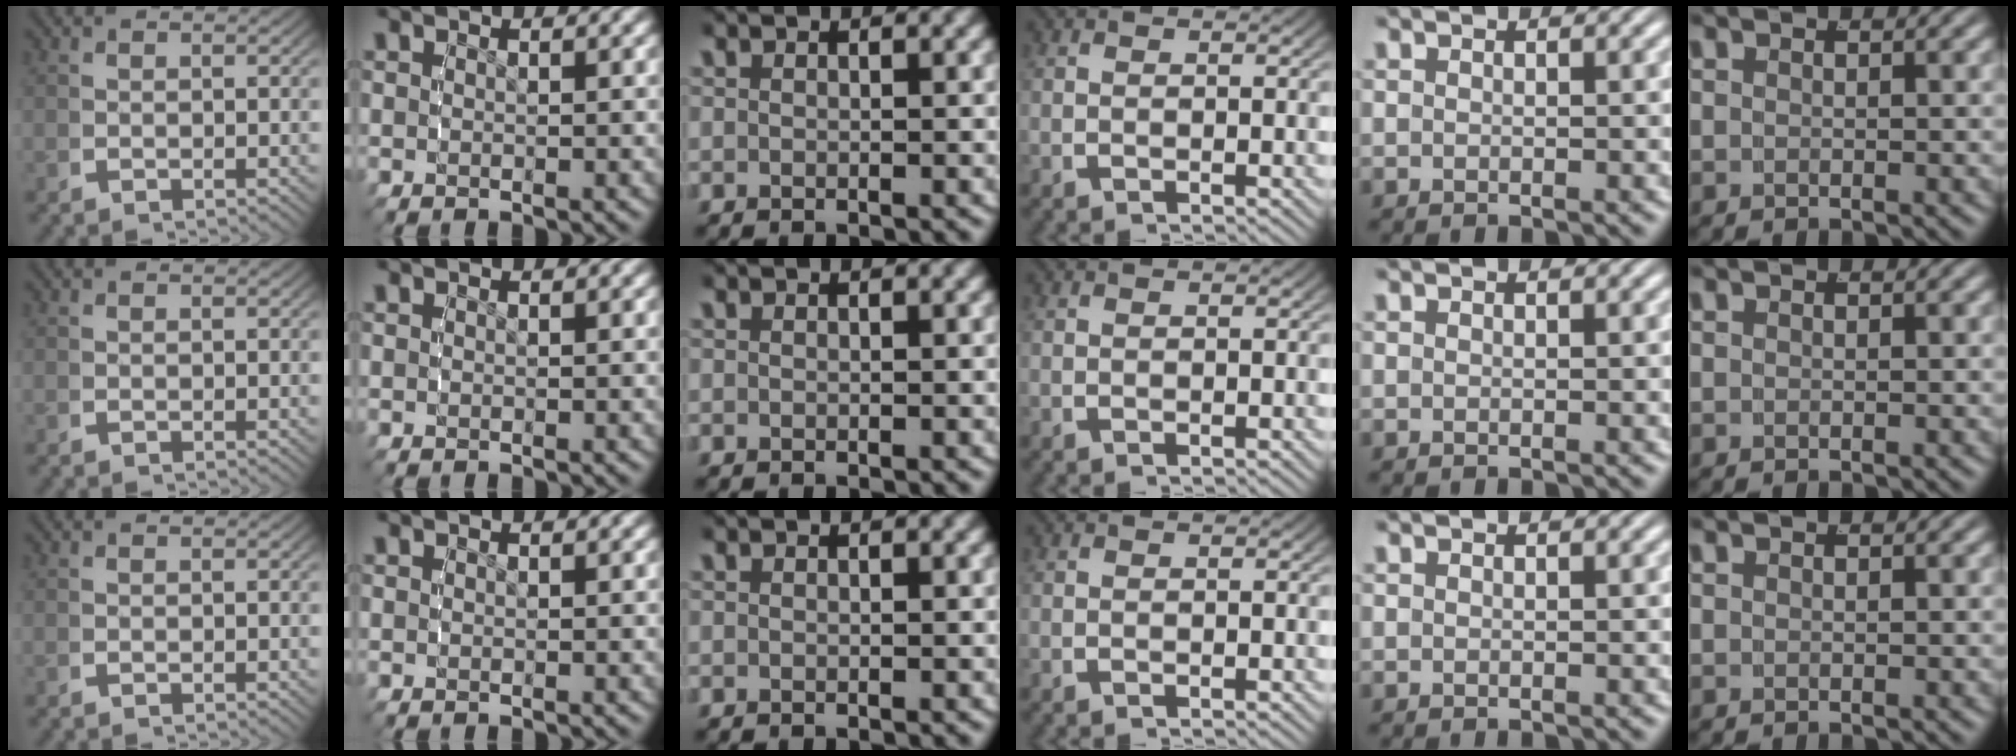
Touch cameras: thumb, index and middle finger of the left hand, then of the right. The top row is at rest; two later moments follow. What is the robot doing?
{"motion": "reach", "object": "string"}